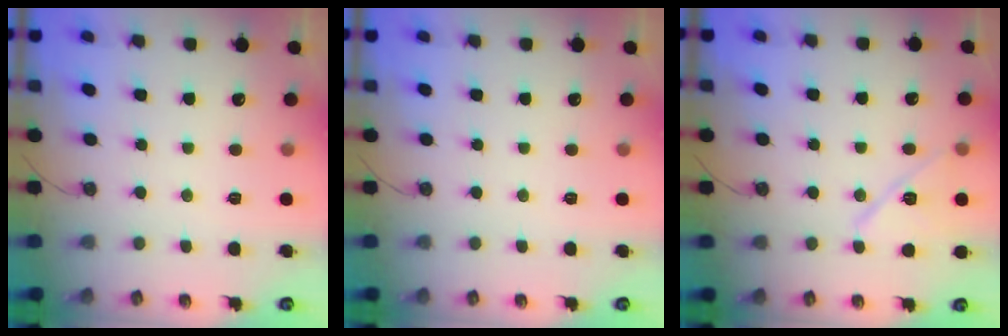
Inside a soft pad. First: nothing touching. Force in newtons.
{"total": 0.0}
{"total": 10.1, "press": 8.4, "slide": 5.6}